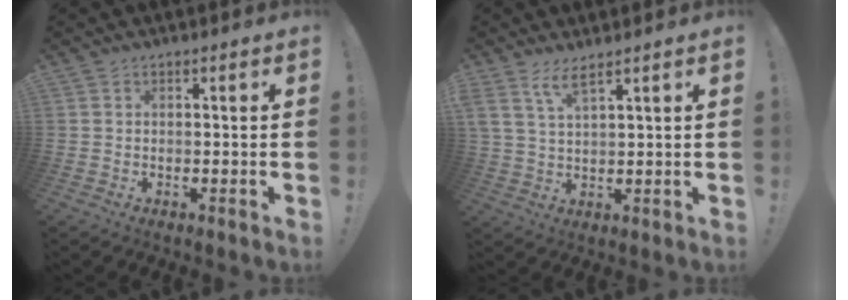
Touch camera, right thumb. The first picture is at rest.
{"total": 5.7, "force": [4.1, 1.1, 3.8], "torque": [-0.077, -0.015, 0.073]}